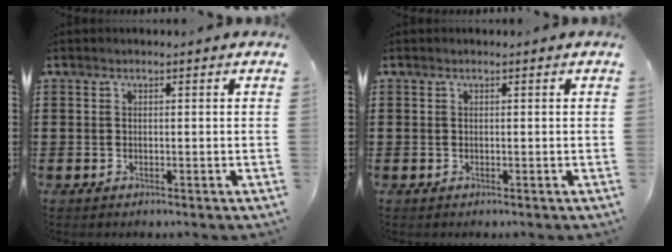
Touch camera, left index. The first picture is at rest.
{"total": 0.0}